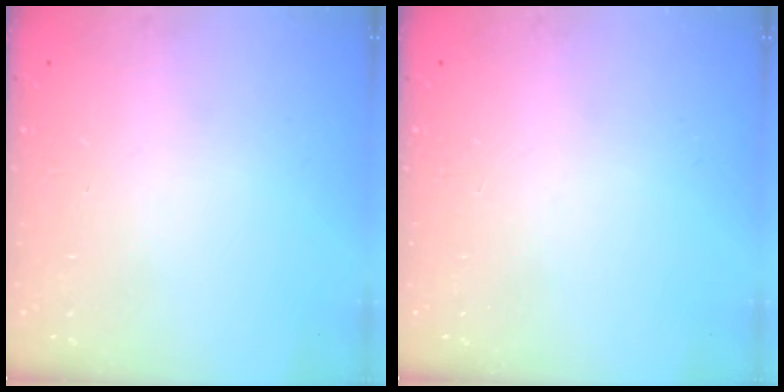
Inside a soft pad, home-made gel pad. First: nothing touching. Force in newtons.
{"total": 0.0}